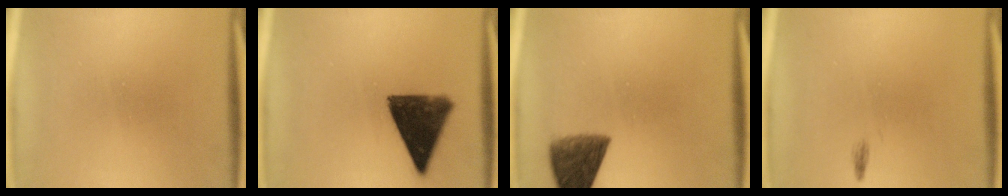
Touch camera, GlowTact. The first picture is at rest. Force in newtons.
{"total": 12.4}
{"total": 7.9}
{"total": 0.5}